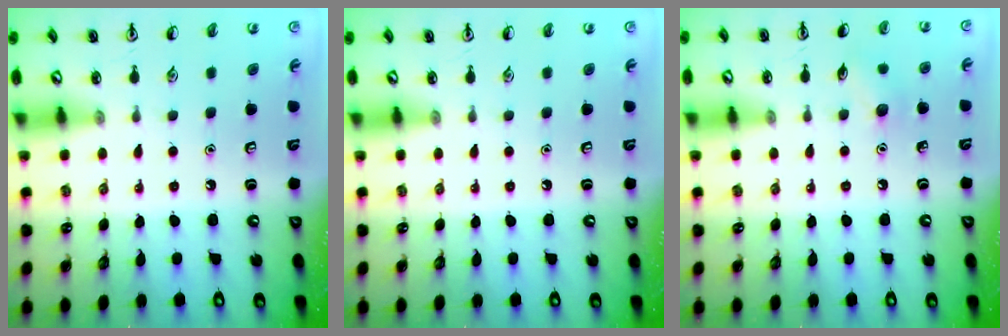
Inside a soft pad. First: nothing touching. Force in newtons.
{"total": 0.0}
{"total": 5.4, "press": 5.1, "slide": 1.7}